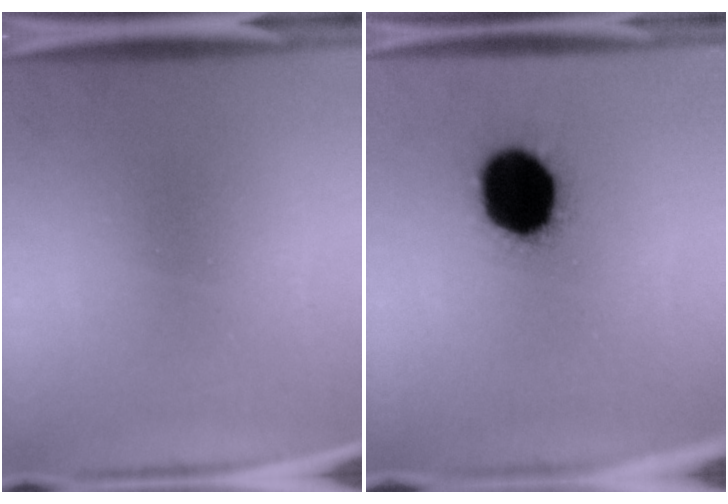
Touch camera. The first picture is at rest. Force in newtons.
{"total": 17.1}